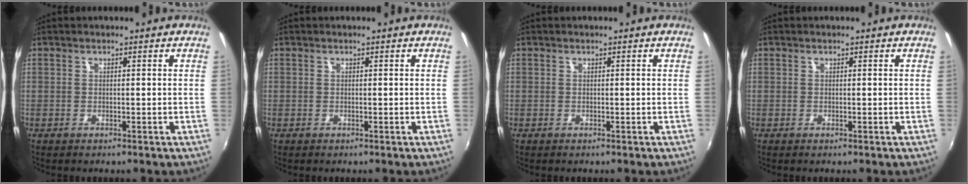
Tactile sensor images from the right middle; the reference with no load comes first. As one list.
[{"total": 0.0}, {"total": 0.0}, {"total": 0.0}]